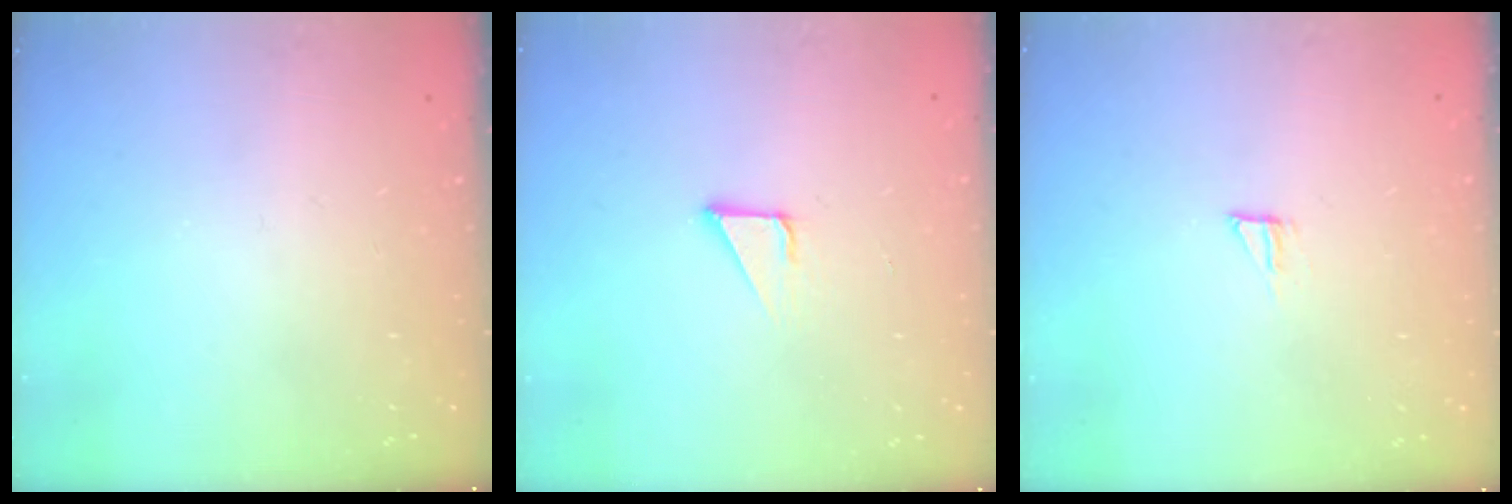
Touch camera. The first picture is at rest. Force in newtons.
{"total": 2.1, "press": 2.1, "slide": 0.0}
{"total": 5.1, "press": 5.1, "slide": 0.4}